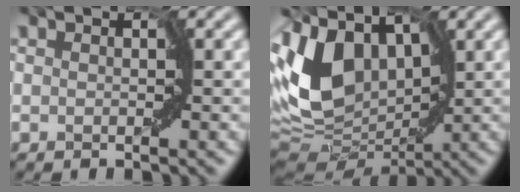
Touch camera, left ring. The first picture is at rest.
{"total": 11.5, "force": [2.8, 7.5, 8.3], "torque": [-0.193, 0.008, 0.042]}